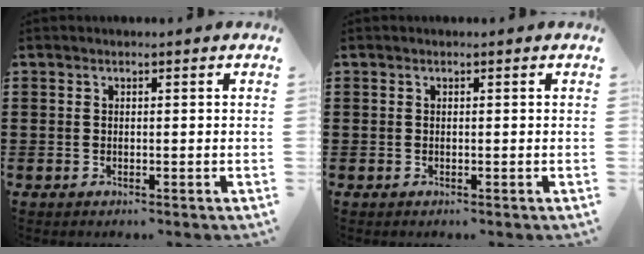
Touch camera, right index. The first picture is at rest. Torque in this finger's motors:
{"motor_torque": [-0.35, 1.79, 0.00, 0.00]}